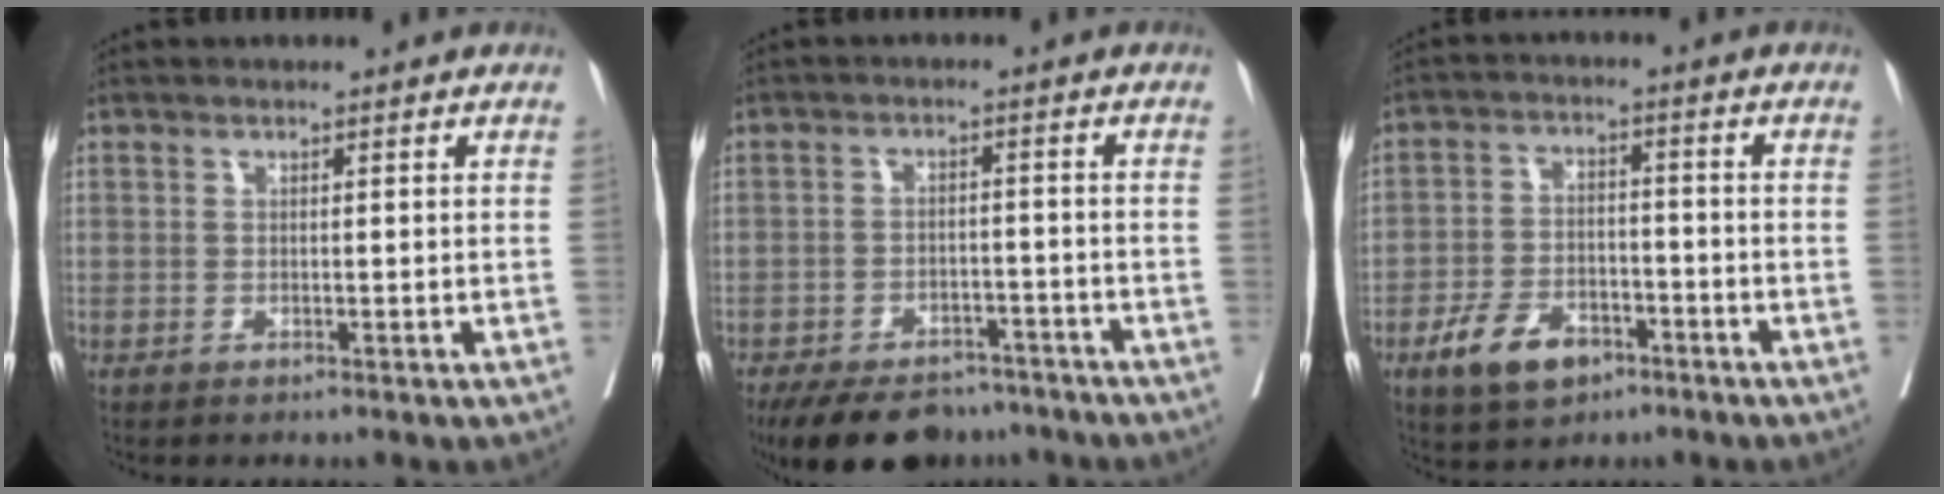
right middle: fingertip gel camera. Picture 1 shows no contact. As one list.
[{"total": 13.8, "force": [-11.0, 6.4, 5.3], "torque": [-0.095, 0.001, -0.154]}, {"total": 7.9, "force": [-4.6, 4.4, 4.7], "torque": [-0.093, 0.002, -0.077]}]